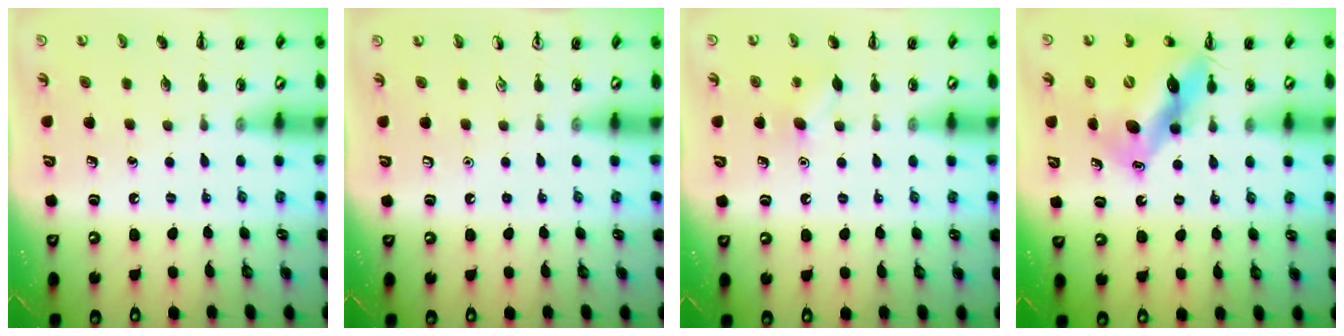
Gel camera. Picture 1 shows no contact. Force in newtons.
{"total": 0.0}
{"total": 6.1, "press": 5.9, "slide": 1.7}
{"total": 13.0, "press": 12.5, "slide": 3.8}